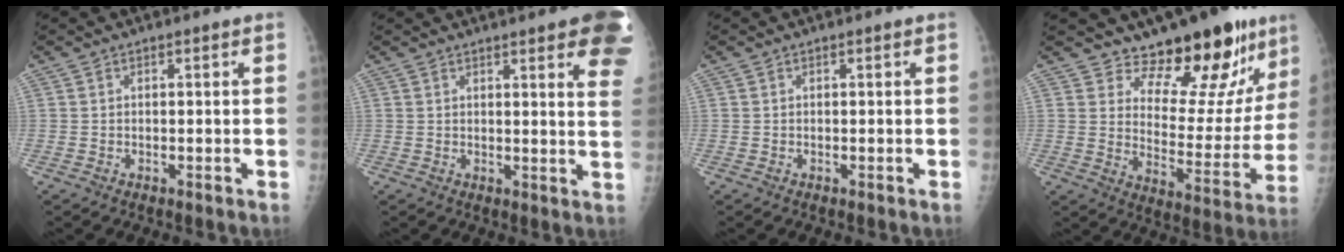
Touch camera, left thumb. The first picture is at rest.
{"total": 14.4, "force": [8.3, 3.1, 11.3], "torque": [-0.120, -0.027, 0.082]}
{"total": 0.0}
{"total": 17.3, "force": [13.4, 6.5, 8.7], "torque": [-0.066, -0.119, 0.189]}